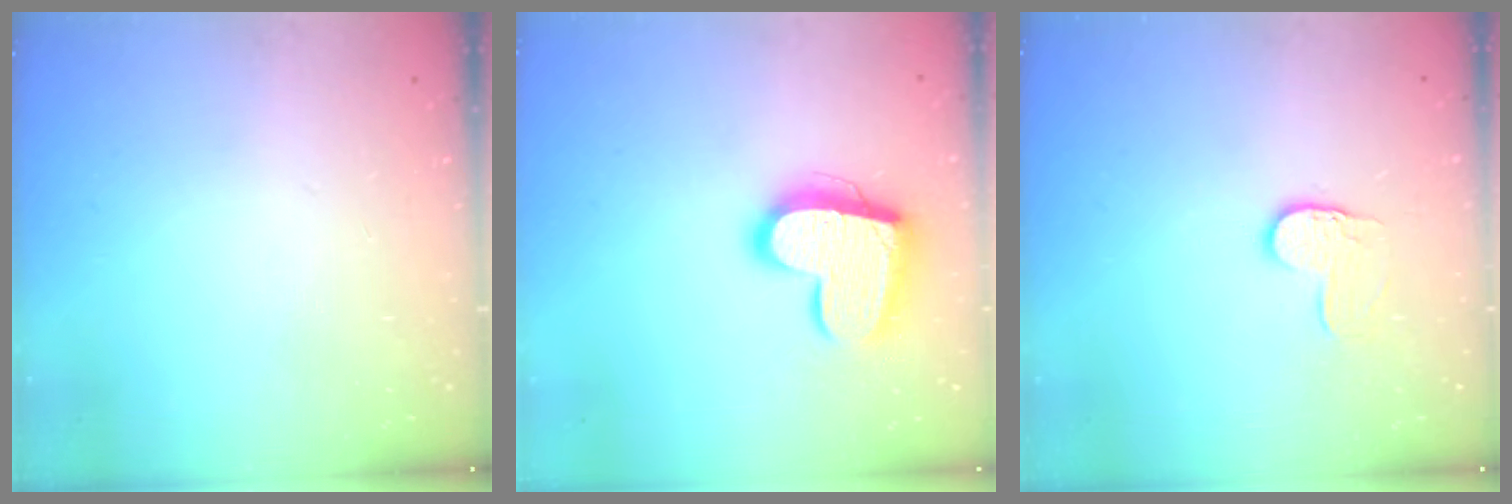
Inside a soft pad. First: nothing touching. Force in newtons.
{"total": 15.9, "press": 15.9, "slide": 0.9}
{"total": 6.2, "press": 6.2, "slide": 0.4}